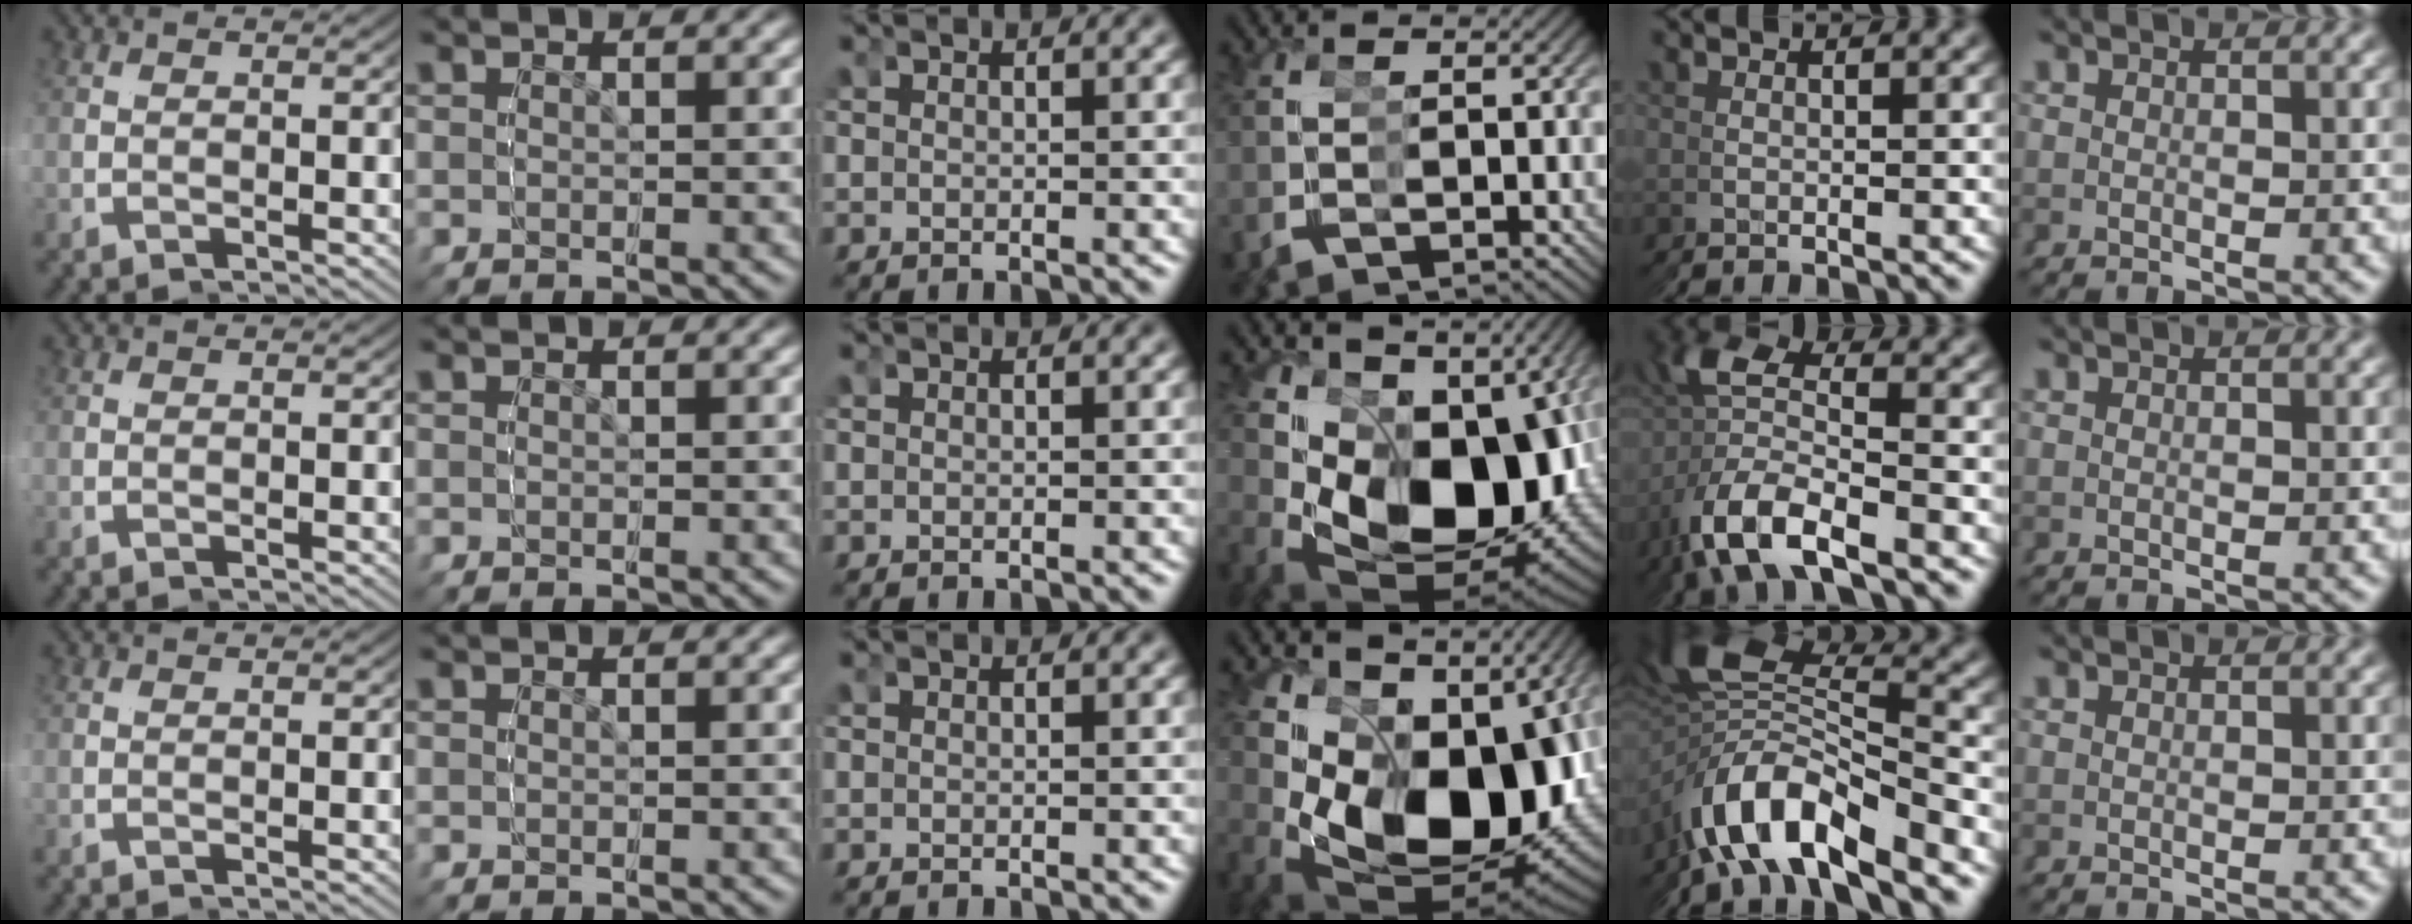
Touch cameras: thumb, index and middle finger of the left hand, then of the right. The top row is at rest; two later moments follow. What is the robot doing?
{"motion": "grasp_and_lifting", "object": "glasses"}